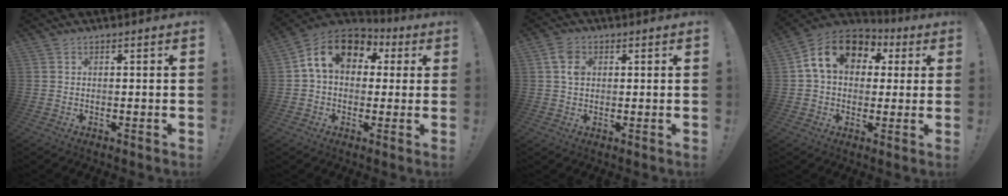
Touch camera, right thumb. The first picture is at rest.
{"total": 15.3, "force": [4.4, 10.7, 10.0], "torque": [-0.161, 0.012, 0.083]}
{"total": 5.2, "force": [1.2, 3.8, 3.4], "torque": [-0.054, 0.007, 0.023]}
{"total": 16.2, "force": [5.0, 11.7, 10.0], "torque": [-0.159, 0.004, 0.094]}